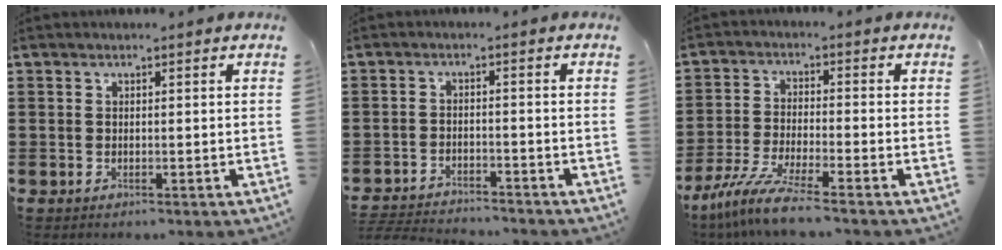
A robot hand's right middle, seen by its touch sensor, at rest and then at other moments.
{"total": 3.3, "force": [-3.3, 0.3, 0.2], "torque": [-0.015, -0.001, -0.073]}
{"total": 7.3, "force": [-6.2, -0.1, 4.0], "torque": [-0.094, -0.018, -0.123]}